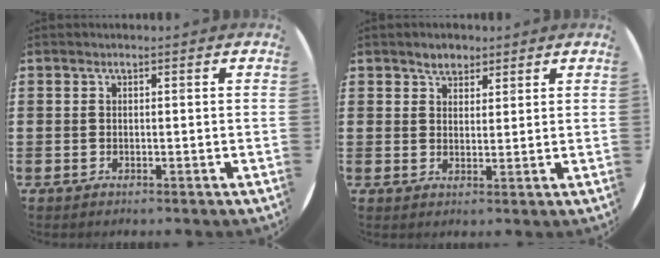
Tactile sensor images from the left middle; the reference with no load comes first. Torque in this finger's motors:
{"motor_torque": [0.56, -0.48, 0.04, 0.01]}